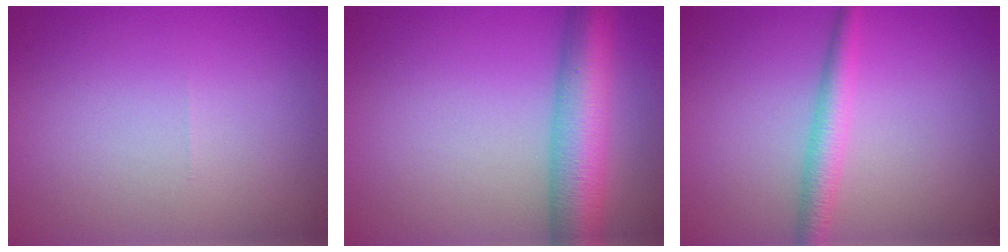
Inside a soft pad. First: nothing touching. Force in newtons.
{"total": 7.4, "press": 7.4, "slide": 0.3}
{"total": 2.7, "press": 2.7, "slide": 0.0}